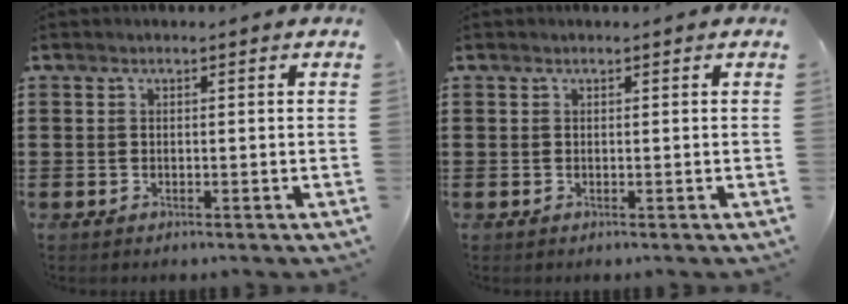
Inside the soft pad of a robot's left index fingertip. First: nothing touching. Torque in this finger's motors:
{"motor_torque": [0.06, 0.03, 0.00, 0.00]}